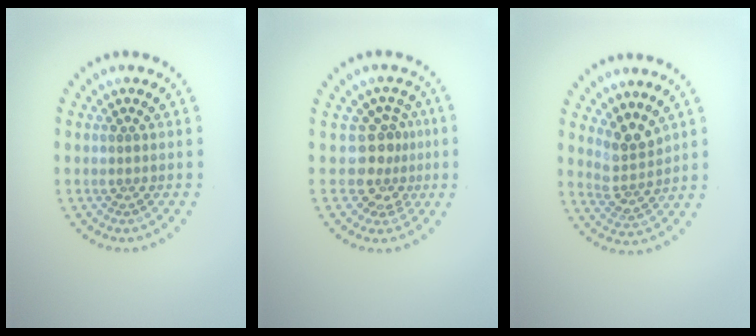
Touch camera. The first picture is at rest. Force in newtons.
{"total": 3.2, "press": 2.2, "slide": 2.3}
{"total": 2.9, "press": 2.1, "slide": 2.0}